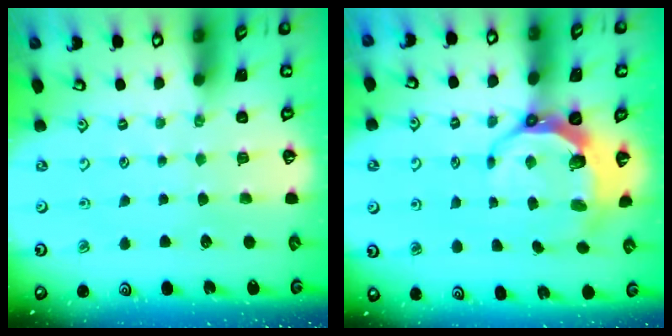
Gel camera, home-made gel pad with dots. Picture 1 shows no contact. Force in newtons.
{"total": 7.6, "press": 6.2, "slide": 4.3}